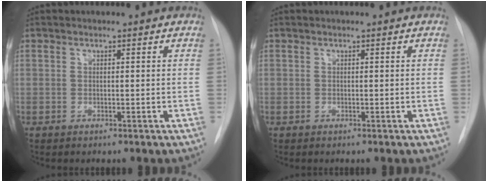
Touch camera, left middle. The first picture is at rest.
{"total": 0.0}